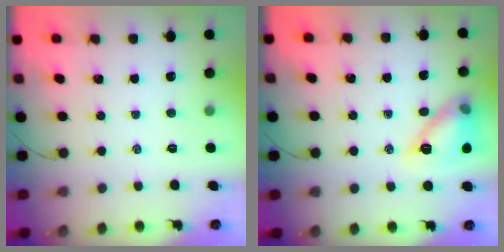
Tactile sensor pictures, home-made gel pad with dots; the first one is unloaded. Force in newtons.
{"total": 13.4, "press": 13.4, "slide": 0.8}